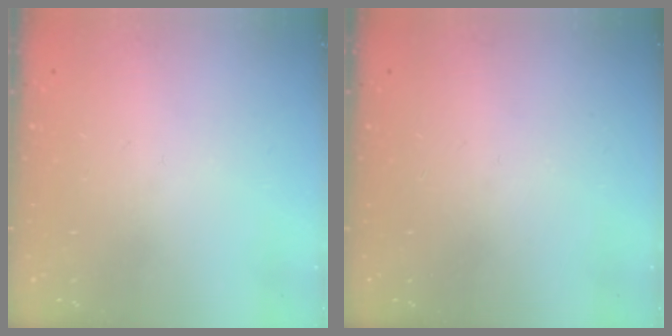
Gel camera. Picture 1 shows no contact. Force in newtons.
{"total": 0.0}